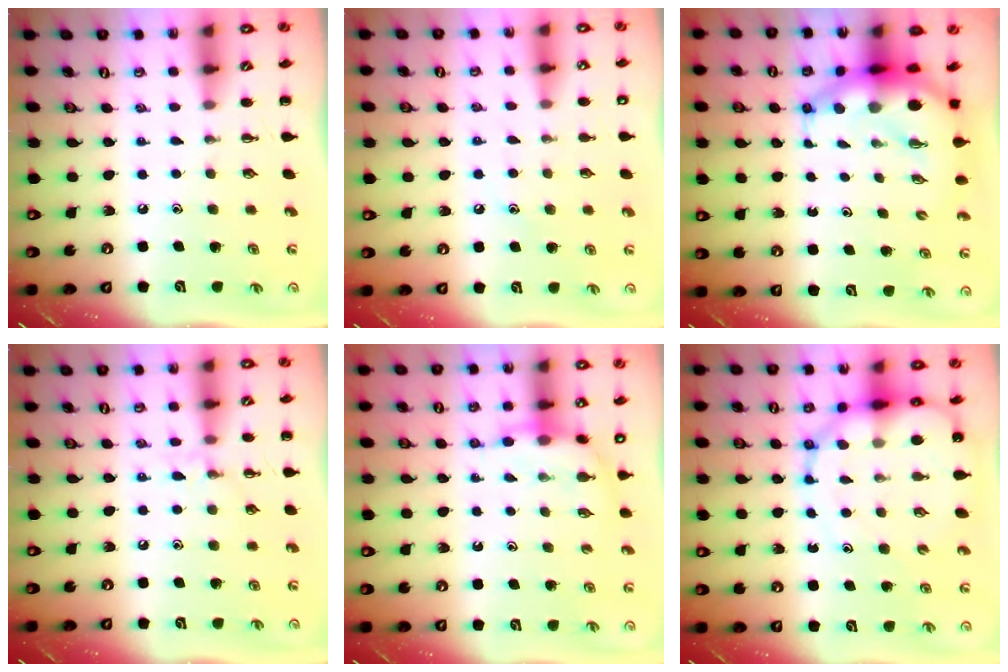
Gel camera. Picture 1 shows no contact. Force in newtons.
{"total": 7.9, "press": 7.7, "slide": 2.0}
{"total": 8.1, "press": 7.8, "slide": 2.1}
{"total": 4.9, "press": 4.7, "slide": 1.5}
{"total": 8.1, "press": 8.0, "slide": 0.5}
{"total": 12.8, "press": 12.3, "slide": 3.5}